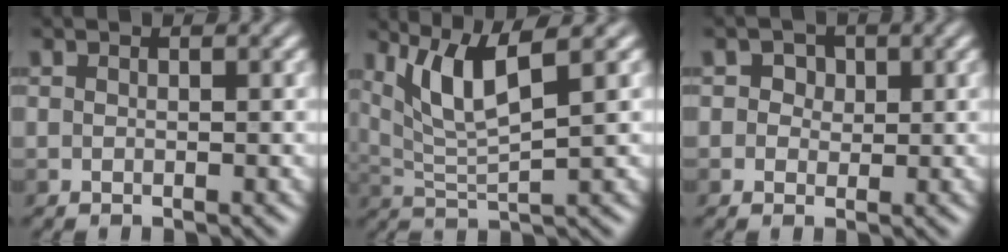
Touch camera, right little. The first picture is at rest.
{"total": 5.0, "force": [2.4, 0.9, 4.3], "torque": [-0.085, -0.001, 0.049]}
{"total": 2.3, "force": [1.0, 1.9, 0.9], "torque": [-0.003, 0.002, 0.006]}